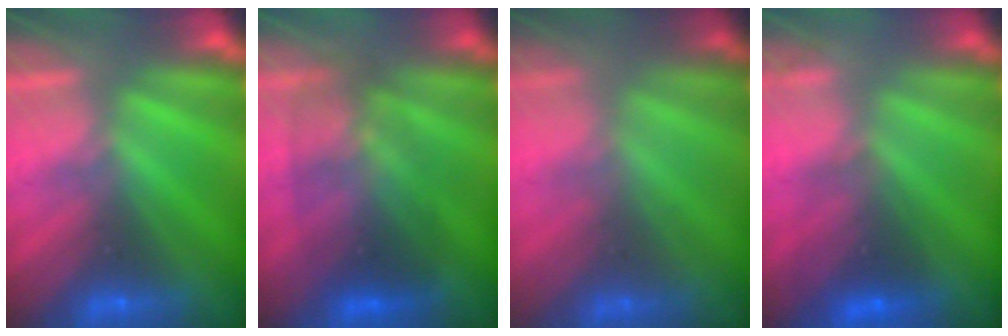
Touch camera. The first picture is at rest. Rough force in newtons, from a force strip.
{"total": 3.0}
{"total": 1.6}
{"total": 2.7}